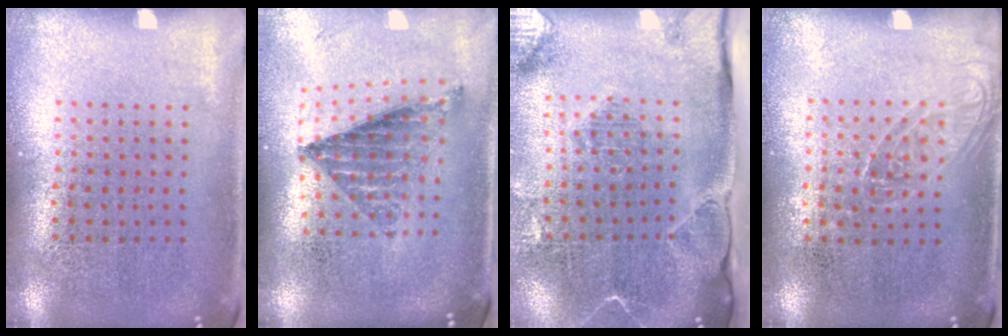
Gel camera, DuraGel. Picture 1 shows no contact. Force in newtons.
{"total": 0.8, "press": 0.8, "slide": 0.2}
{"total": 2.3, "press": 2.1, "slide": 1.1}
{"total": 1.1, "press": 1.0, "slide": 0.6}